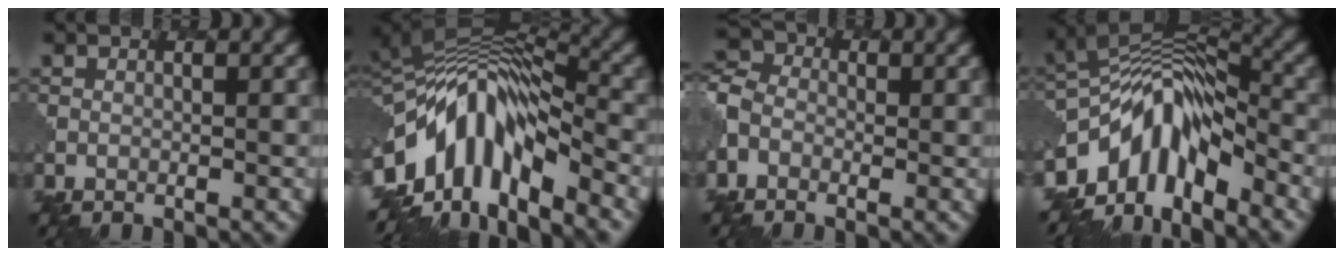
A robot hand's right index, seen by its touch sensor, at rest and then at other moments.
{"total": 11.2, "force": [-4.6, 5.4, 8.7], "torque": [-0.142, 0.008, -0.086]}
{"total": 2.9, "force": [-1.0, 2.4, 1.3], "torque": [-0.026, 0.004, -0.030]}
{"total": 8.5, "force": [-5.0, 4.0, 5.5], "torque": [-0.075, 0.004, -0.103]}